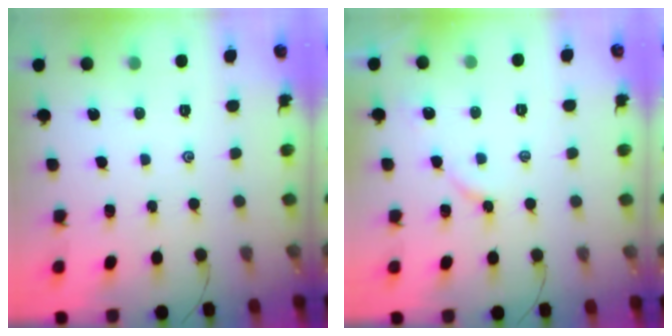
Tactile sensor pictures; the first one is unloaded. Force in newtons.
{"total": 5.0, "press": 4.9, "slide": 0.6}